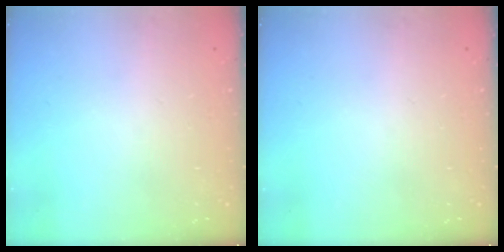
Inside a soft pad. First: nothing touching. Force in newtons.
{"total": 0.0}